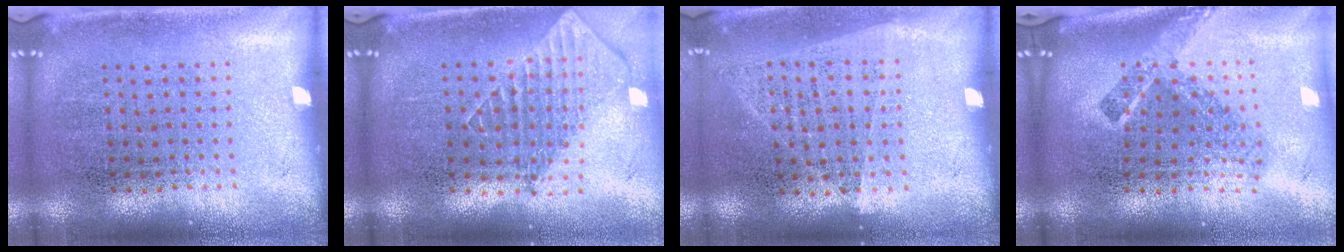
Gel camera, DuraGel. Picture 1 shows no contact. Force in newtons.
{"total": 1.9, "press": 1.5, "slide": 1.2}
{"total": 1.0, "press": 0.9, "slide": 0.5}
{"total": 2.2, "press": 1.5, "slide": 1.7}